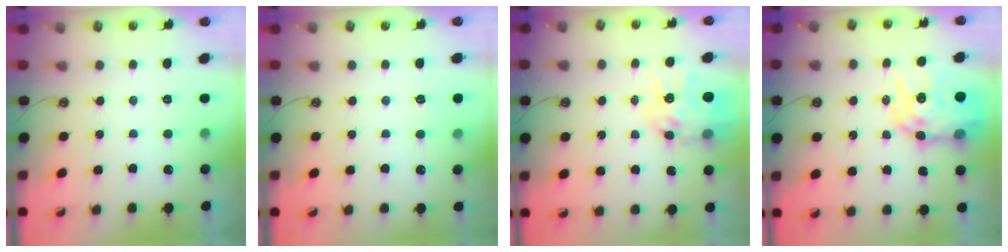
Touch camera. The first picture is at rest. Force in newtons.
{"total": 2.7, "press": 2.7, "slide": 0.4}
{"total": 11.9, "press": 11.8, "slide": 1.0}
{"total": 14.5, "press": 14.4, "slide": 1.2}